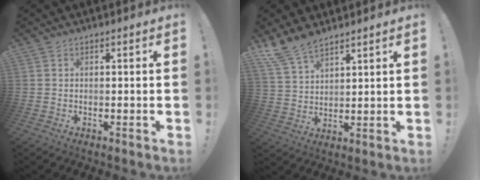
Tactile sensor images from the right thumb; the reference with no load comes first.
{"total": 9.1, "force": [7.8, 3.5, 3.1], "torque": [-0.071, -0.044, 0.155]}